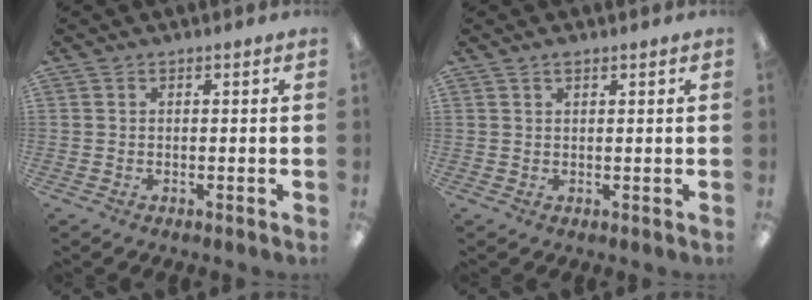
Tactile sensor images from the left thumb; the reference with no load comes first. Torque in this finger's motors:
{"motor_torque": [-0.10, -0.19, -0.45, -0.07, 0.09]}